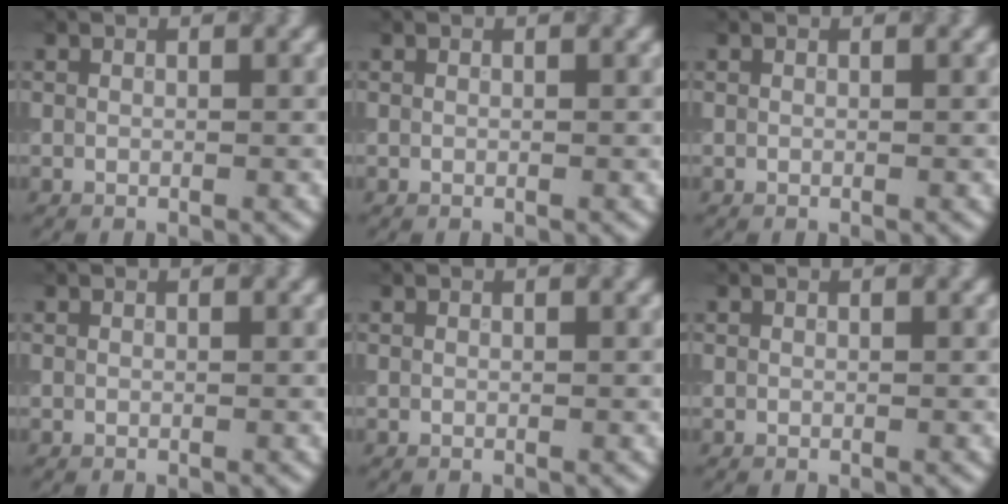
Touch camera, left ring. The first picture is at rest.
{"total": 0.0}
{"total": 0.0}
{"total": 0.0}
{"total": 0.0}
{"total": 0.0}